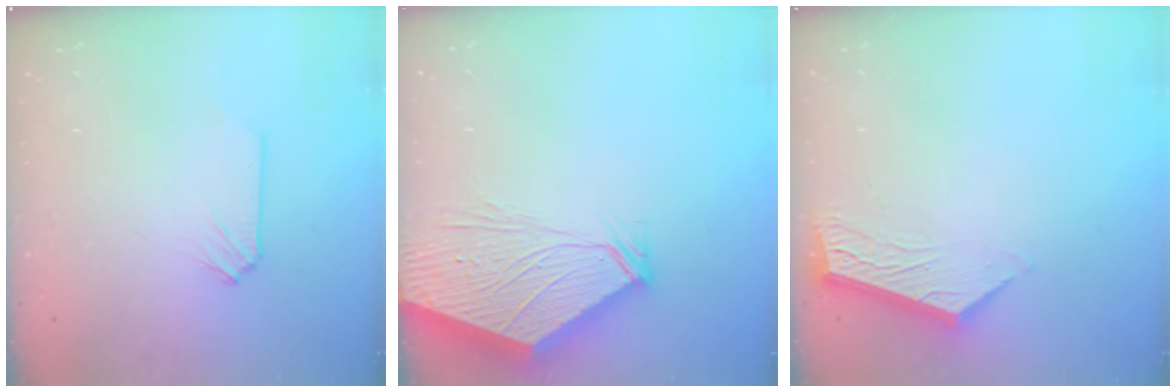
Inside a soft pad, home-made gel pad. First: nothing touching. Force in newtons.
{"total": 8.7, "press": 8.6, "slide": 1.4}
{"total": 6.8, "press": 6.7, "slide": 0.5}